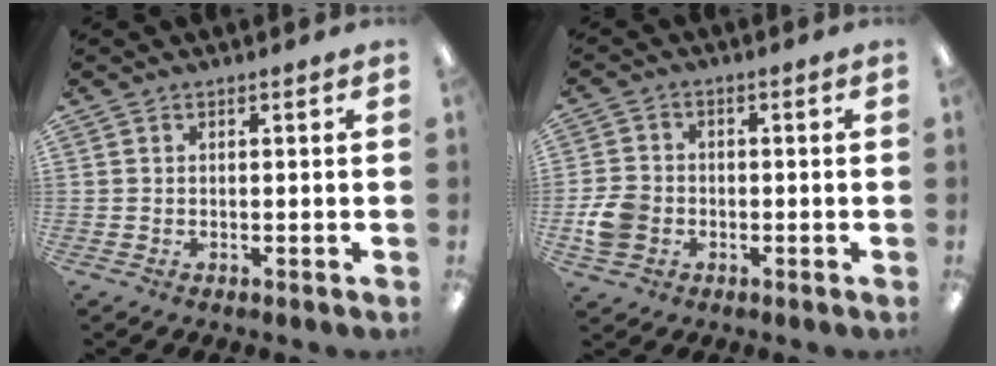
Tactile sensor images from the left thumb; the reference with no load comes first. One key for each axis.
{"total": 7.0, "fx": -1.9, "fy": 5.7, "fz": 3.5, "tx": -0.069, "ty": 0.012, "tz": -0.034}